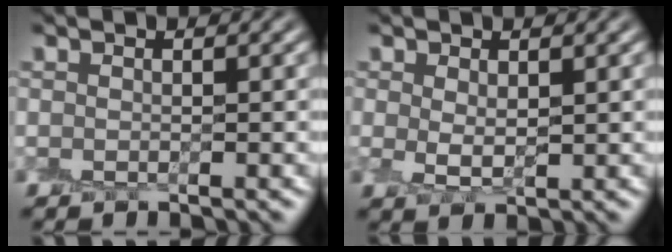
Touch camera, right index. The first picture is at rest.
{"total": 2.0, "force": [0.4, 1.2, 1.5], "torque": [-0.030, 0.005, 0.011]}